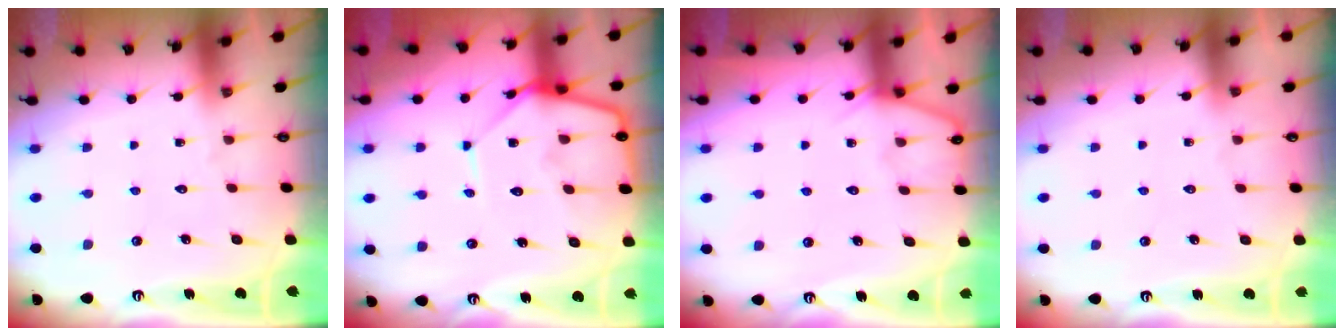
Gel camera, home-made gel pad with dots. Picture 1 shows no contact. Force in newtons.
{"total": 11.2, "press": 11.1, "slide": 1.1}
{"total": 5.9, "press": 5.9, "slide": 0.6}
{"total": 1.9, "press": 1.9, "slide": 0.3}